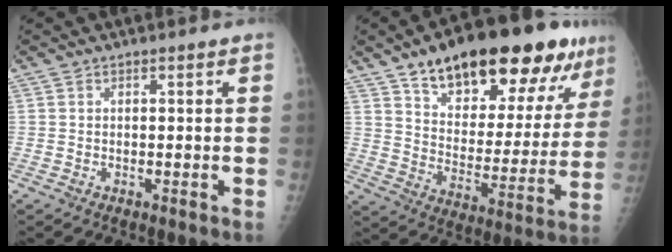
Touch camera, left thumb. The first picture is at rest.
{"total": 26.7, "force": [16.8, 10.6, 17.8], "torque": [-0.222, -0.040, 0.256]}